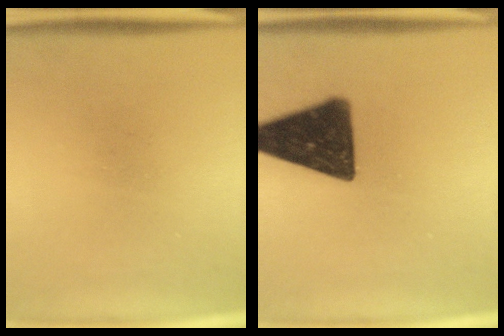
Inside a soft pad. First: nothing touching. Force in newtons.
{"total": 16.3}